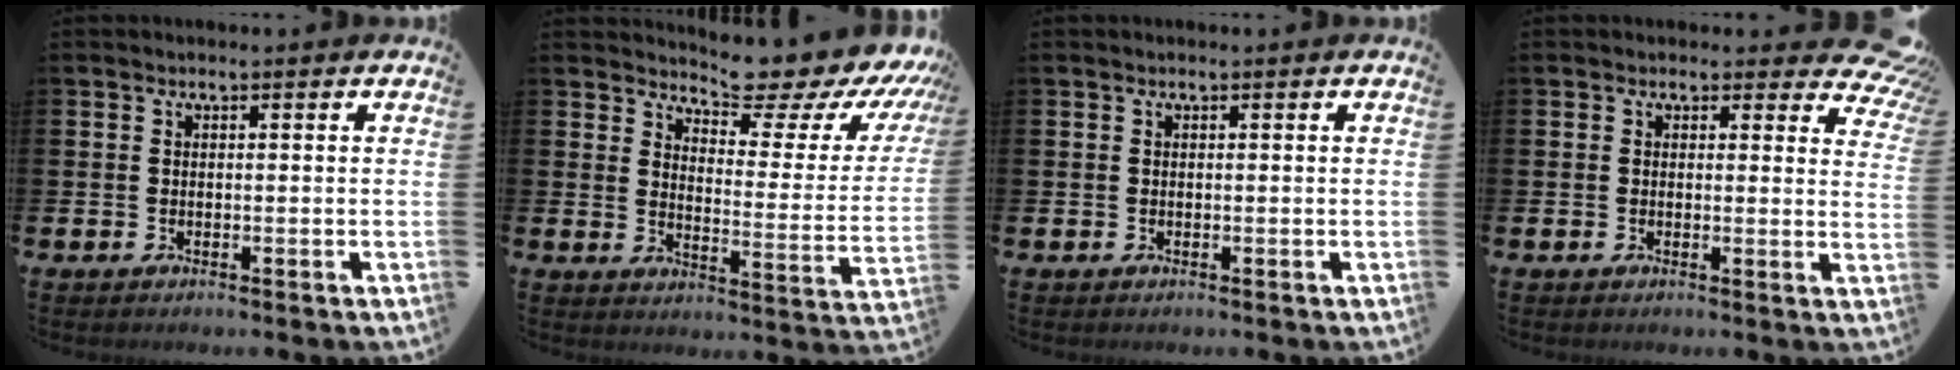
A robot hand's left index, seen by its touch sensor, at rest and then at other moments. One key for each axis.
{"total": 7.5, "fx": 7.0, "fy": 1.4, "fz": 2.4, "tx": -0.054, "ty": -0.060, "tz": 0.116}
{"total": 0.0}
{"total": 2.9, "fx": 2.0, "fy": 1.8, "fz": 1.1, "tx": -0.014, "ty": -0.014, "tz": 0.030}